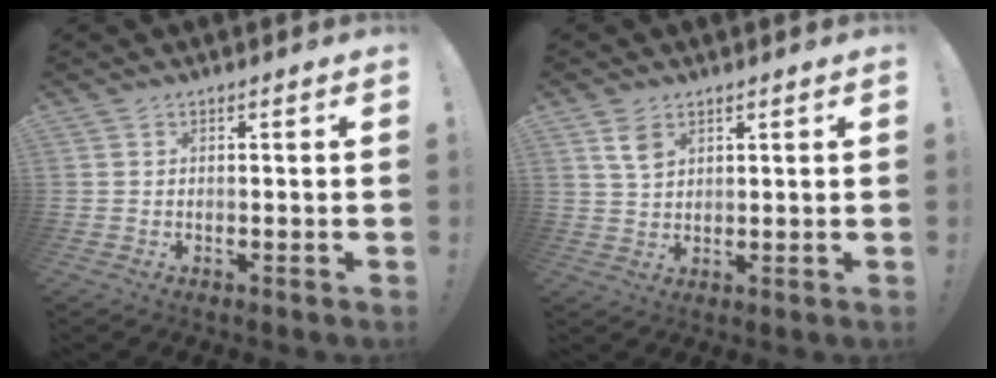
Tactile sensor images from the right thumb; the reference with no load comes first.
{"total": 4.6, "force": [2.3, 2.8, 2.8], "torque": [-0.041, -0.008, 0.042]}